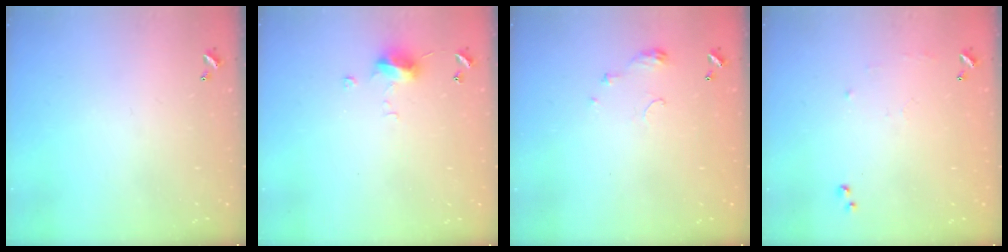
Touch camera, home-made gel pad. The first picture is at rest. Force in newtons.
{"total": 5.8, "press": 5.7, "slide": 0.7}
{"total": 5.8, "press": 5.8, "slide": 0.6}
{"total": 6.1, "press": 6.1, "slide": 0.8}